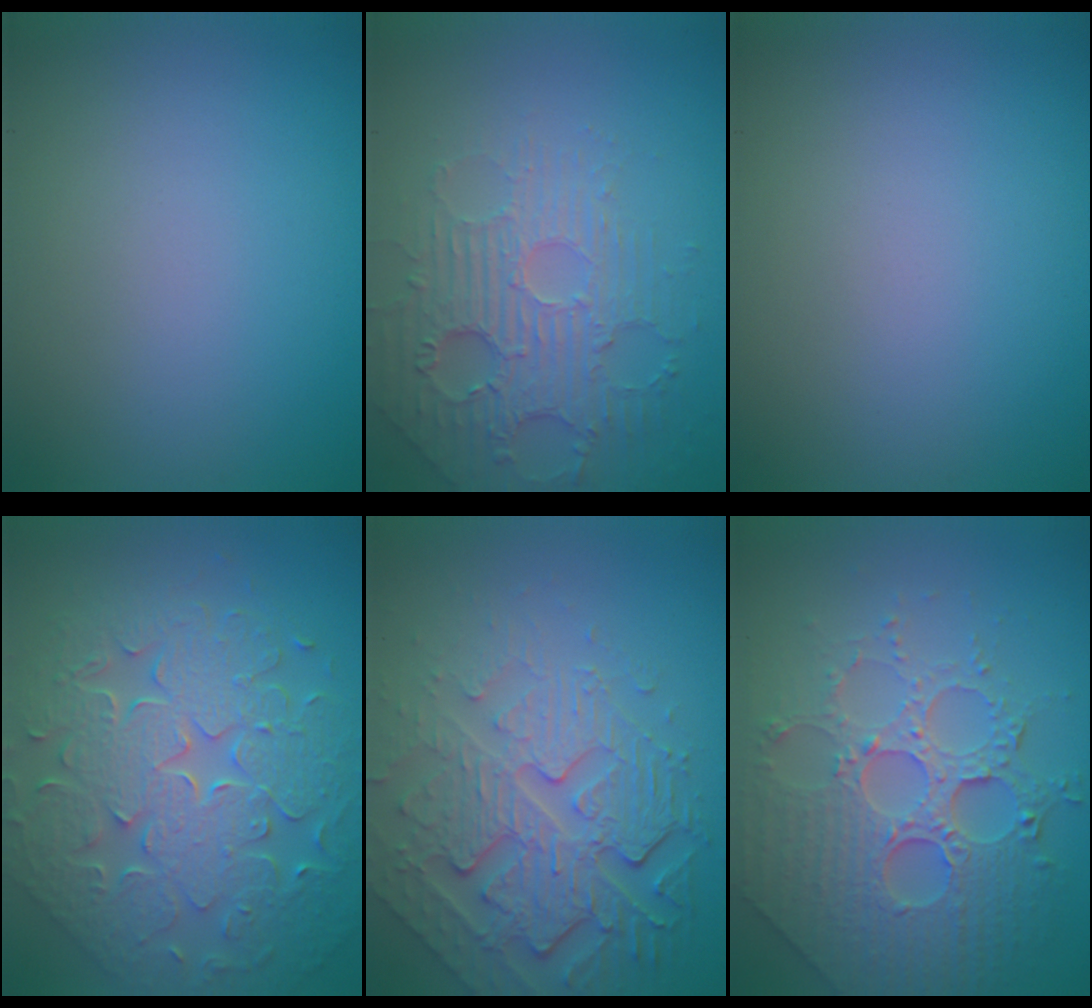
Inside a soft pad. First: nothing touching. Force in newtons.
{"total": 4.2, "press": 3.9, "slide": 1.7}
{"total": 0.0}
{"total": 9.5, "press": 6.7, "slide": 6.7}
{"total": 7.4, "press": 5.4, "slide": 5.1}
{"total": 8.1, "press": 5.9, "slide": 5.5}